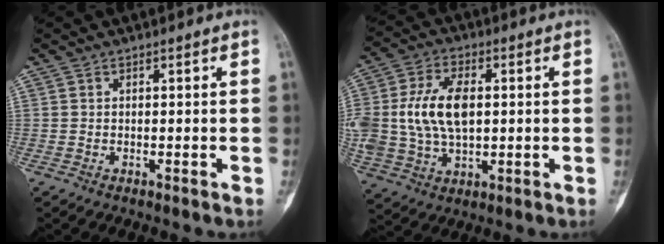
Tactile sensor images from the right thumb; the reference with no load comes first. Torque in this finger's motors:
{"motor_torque": [-0.48, 1.10, 1.51, 0.00, 0.19]}